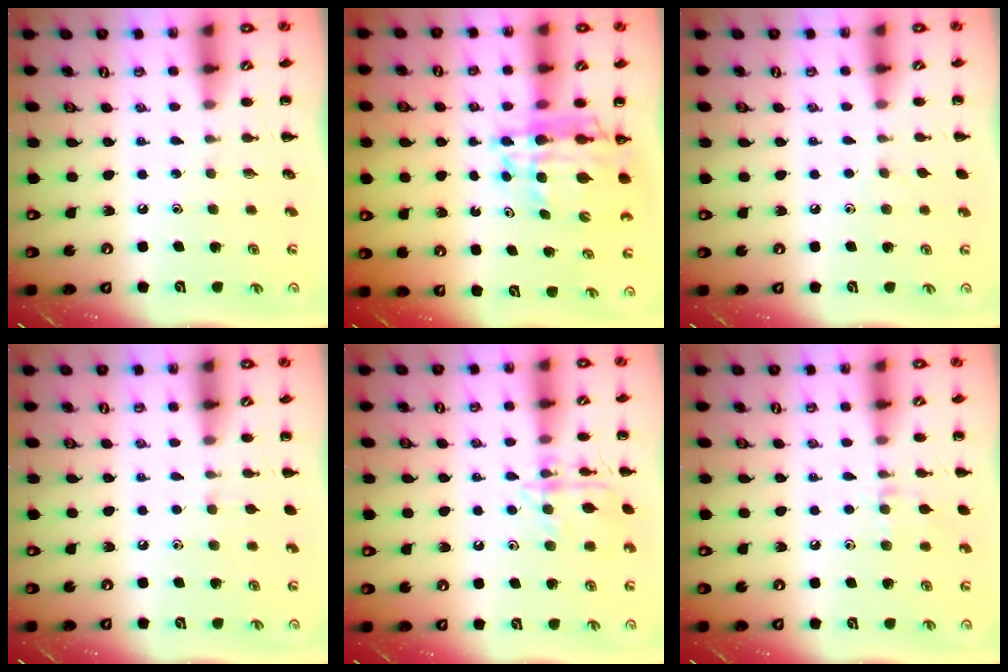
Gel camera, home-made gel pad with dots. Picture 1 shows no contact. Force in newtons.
{"total": 12.8, "press": 12.2, "slide": 3.8}
{"total": 2.9, "press": 2.7, "slide": 1.2}
{"total": 3.3, "press": 3.0, "slide": 1.5}
{"total": 11.9, "press": 11.9, "slide": 0.8}
{"total": 6.4, "press": 6.0, "slide": 2.3}